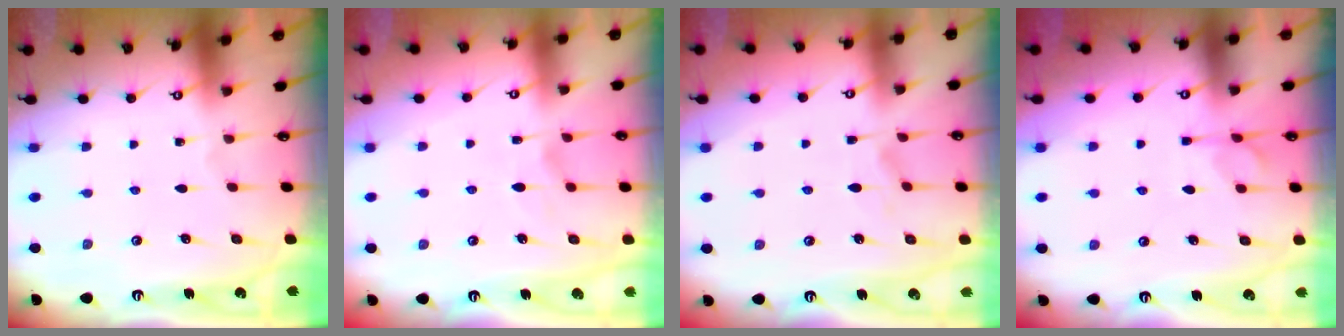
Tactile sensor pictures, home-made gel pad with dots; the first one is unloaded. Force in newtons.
{"total": 2.0, "press": 1.6, "slide": 1.2}
{"total": 2.2, "press": 2.0, "slide": 1.0}
{"total": 3.0, "press": 2.7, "slide": 1.3}